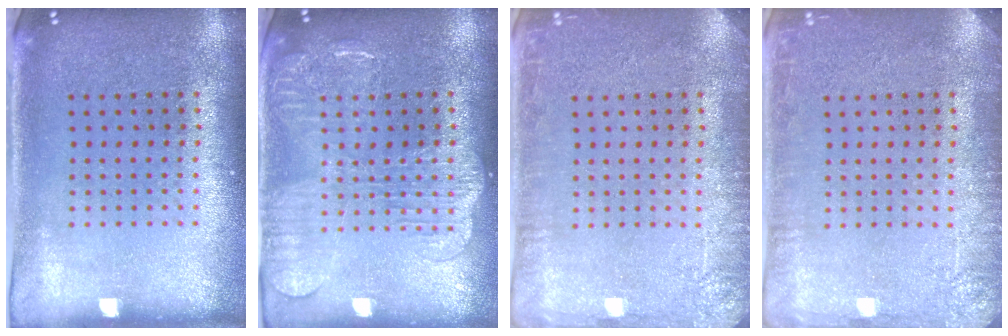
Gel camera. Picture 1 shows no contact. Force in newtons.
{"total": 2.0, "press": 2.0, "slide": 0.4}
{"total": 2.9, "press": 2.9, "slide": 0.4}
{"total": 2.9, "press": 2.9, "slide": 0.4}